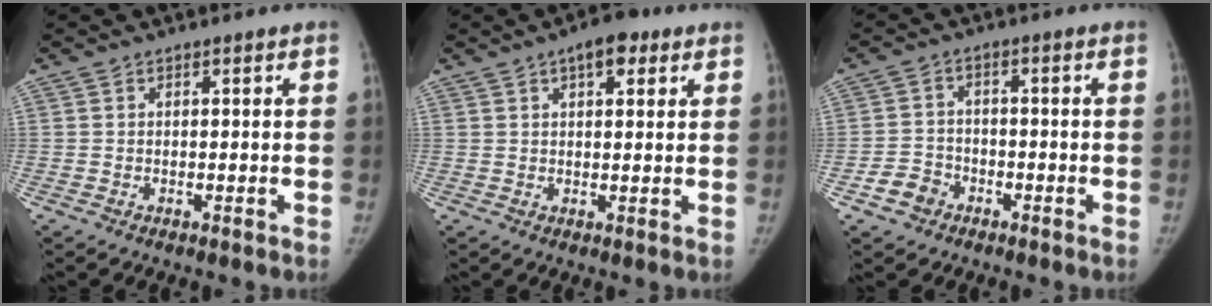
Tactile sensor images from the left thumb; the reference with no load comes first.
{"total": 5.6, "force": [2.9, 2.7, 3.9], "torque": [-0.034, -0.005, 0.034]}
{"total": 4.6, "force": [-2.6, 3.6, 1.1], "torque": [-0.007, 0.024, -0.047]}